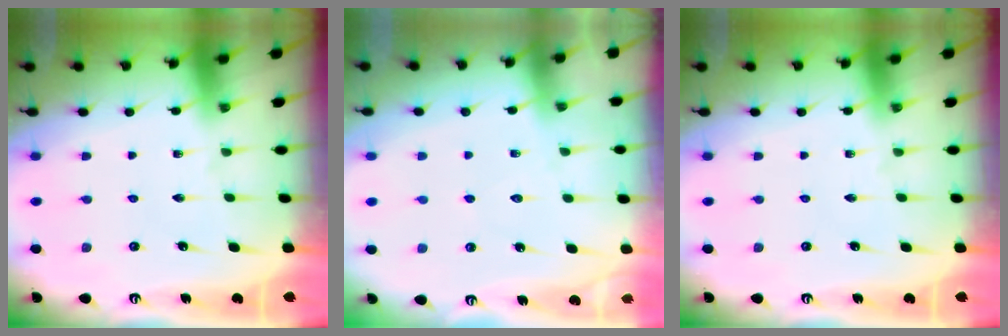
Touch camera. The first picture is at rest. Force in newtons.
{"total": 6.1, "press": 6.1, "slide": 0.9}
{"total": 0.0}